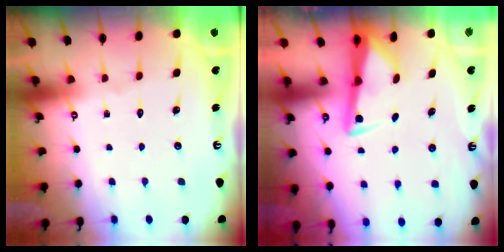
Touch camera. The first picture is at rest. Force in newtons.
{"total": 3.0, "press": 2.9, "slide": 0.4}